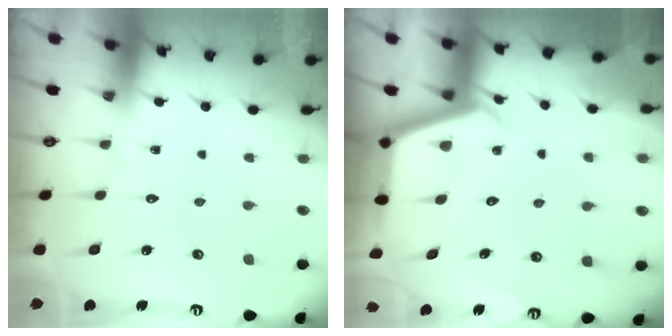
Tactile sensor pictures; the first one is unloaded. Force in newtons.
{"total": 3.8, "press": 3.8, "slide": 0.4}